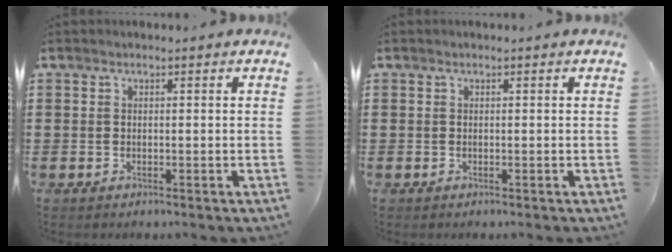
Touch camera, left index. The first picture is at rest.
{"total": 0.0}